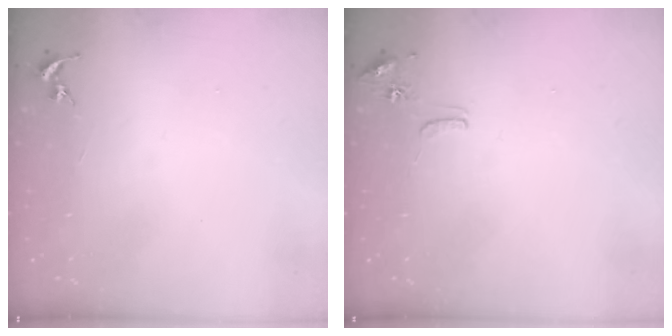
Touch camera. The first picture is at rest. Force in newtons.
{"total": 8.1, "press": 8.1, "slide": 0.7}